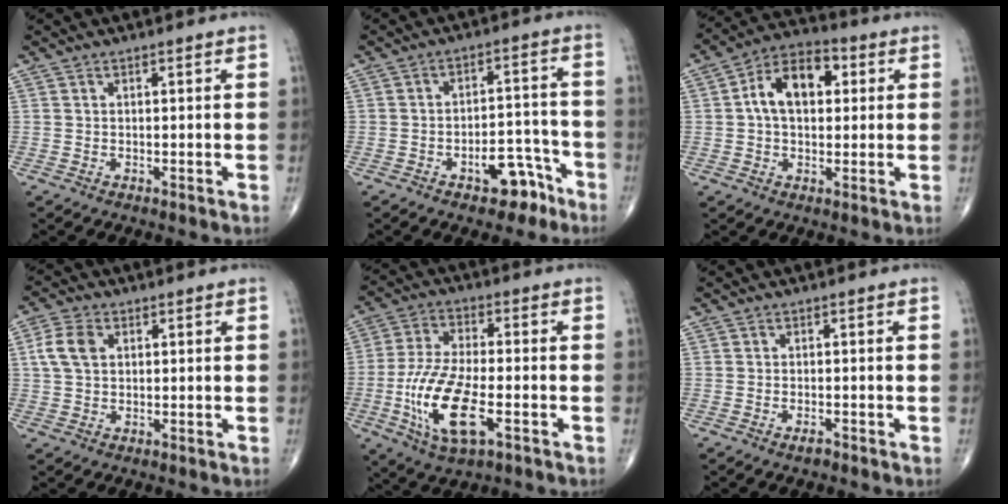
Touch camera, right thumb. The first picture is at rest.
{"total": 7.9, "force": [-4.8, 4.1, 4.7], "torque": [-0.043, 0.052, -0.065]}
{"total": 11.3, "force": [2.0, 7.1, 8.6], "torque": [-0.129, 0.024, 0.025]}
{"total": 5.6, "force": [1.4, 3.8, 3.9], "torque": [-0.083, 0.007, 0.024]}
{"total": 14.9, "force": [-4.4, 5.8, 13.0], "torque": [-0.271, 0.007, -0.078]}
{"total": 1.3, "force": [-0.9, 0.4, 0.8], "torque": [-0.018, 0.001, -0.016]}